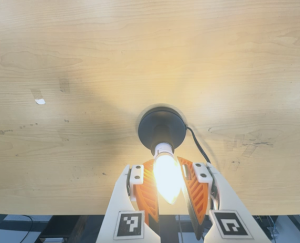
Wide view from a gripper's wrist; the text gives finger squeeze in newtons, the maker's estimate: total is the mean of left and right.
{"total": 15.5, "left": 14.8, "right": 16.2}